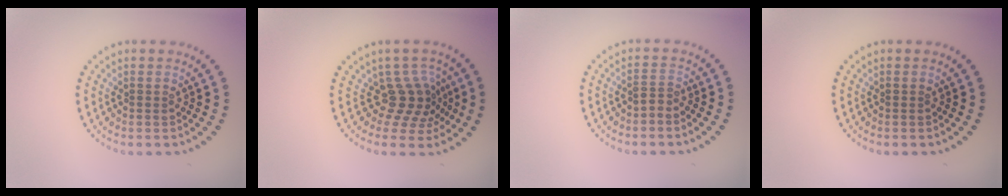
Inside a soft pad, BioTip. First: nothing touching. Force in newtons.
{"total": 3.2, "press": 2.2, "slide": 2.3}
{"total": 1.0, "press": 0.4, "slide": 0.9}
{"total": 0.0}